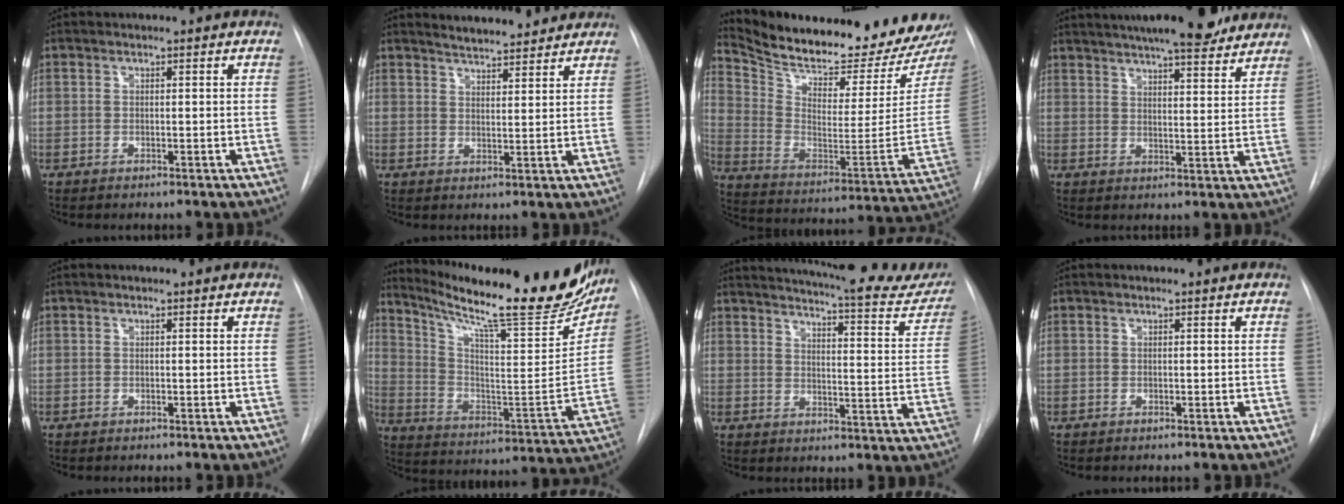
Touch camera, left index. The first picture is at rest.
{"total": 8.1, "force": [7.6, 1.5, 2.3], "torque": [-0.035, 0.008, 0.102]}
{"total": 26.1, "force": [24.0, 3.4, 9.6], "torque": [-0.166, -0.097, 0.342]}
{"total": 20.1, "force": [17.2, 3.5, 9.7], "torque": [-0.160, 0.023, 0.230]}
{"total": 0.0}
{"total": 29.2, "force": [24.3, 3.7, 15.7], "torque": [-0.253, -0.066, 0.339]}
{"total": 23.9, "force": [21.8, 3.4, 9.3], "torque": [-0.129, -0.067, 0.253]}
{"total": 0.0}